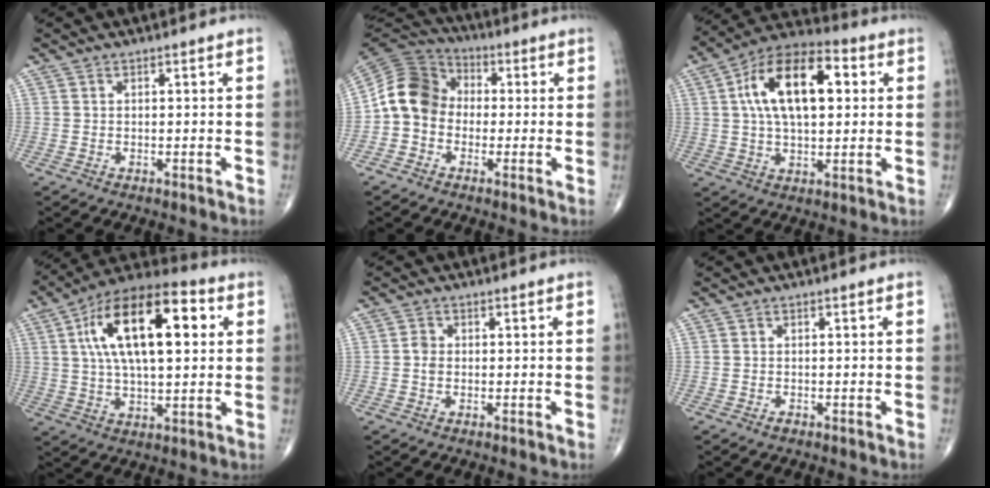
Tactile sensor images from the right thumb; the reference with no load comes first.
{"total": 10.6, "force": [-0.9, 8.9, 5.7], "torque": [-0.097, 0.034, -0.034]}
{"total": 17.4, "force": [3.7, 8.9, 14.5], "torque": [-0.234, 0.021, 0.053]}
{"total": 21.0, "force": [5.3, 9.4, 18.1], "torque": [-0.294, 0.015, 0.077]}
{"total": 1.7, "force": [-0.2, 1.3, 1.1], "torque": [-0.016, 0.003, -0.007]}
{"total": 0.7, "force": [-0.5, 0.4, 0.3], "torque": [-0.005, 0.000, -0.009]}